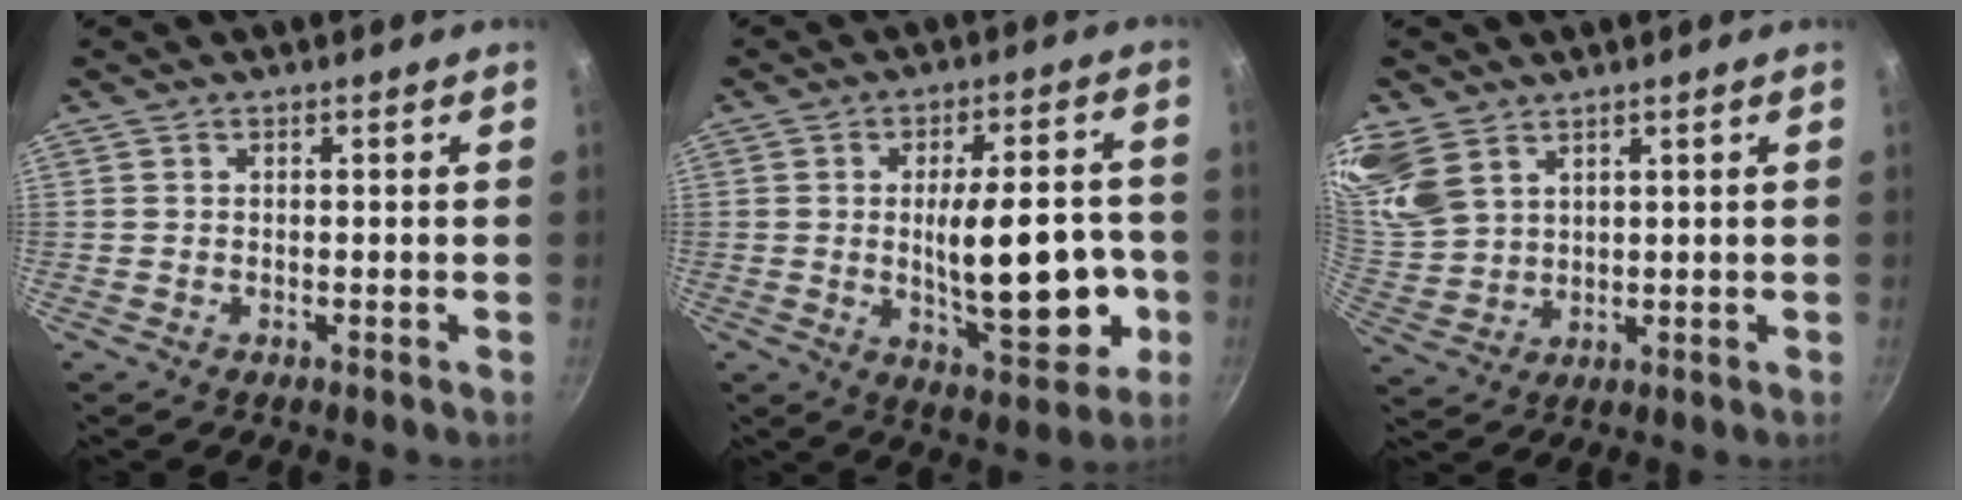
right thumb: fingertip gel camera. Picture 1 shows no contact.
{"total": 17.6, "force": [-2.4, 7.3, 15.9], "torque": [-0.198, 0.007, -0.021]}
{"total": 10.8, "force": [7.0, 6.6, 4.9], "torque": [-0.097, -0.013, 0.156]}